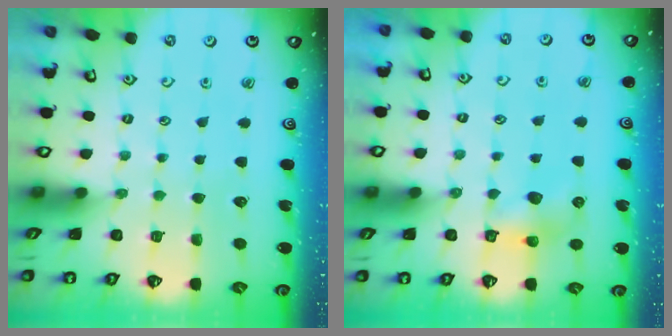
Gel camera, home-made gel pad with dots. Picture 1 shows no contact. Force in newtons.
{"total": 6.6, "press": 6.6, "slide": 0.6}